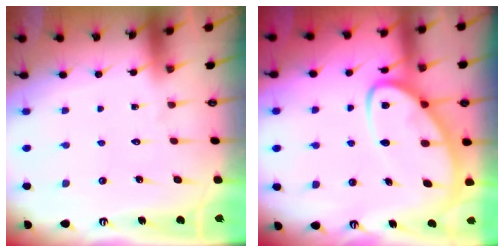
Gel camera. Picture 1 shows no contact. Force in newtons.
{"total": 10.9, "press": 10.9, "slide": 1.2}